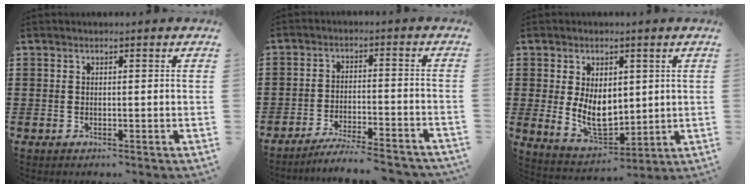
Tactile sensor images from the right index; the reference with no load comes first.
{"total": 4.9, "force": [-4.7, -0.2, 1.5], "torque": [-0.028, -0.007, -0.092]}
{"total": 7.9, "force": [0.5, 5.3, 5.8], "torque": [-0.109, 0.004, 0.011]}